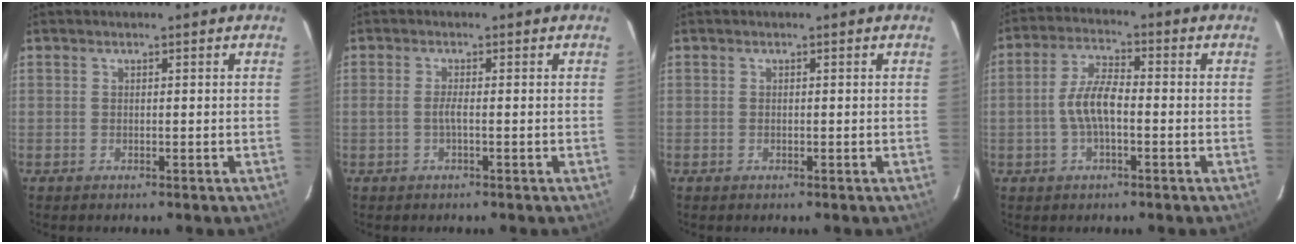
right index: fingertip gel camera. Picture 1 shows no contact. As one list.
[{"total": 1.6, "force": [-0.5, -0.1, 1.5], "torque": [-0.029, 0.000, -0.012]}, {"total": 0.0}, {"total": 6.9, "force": [-1.4, 2.6, 6.2], "torque": [-0.128, 0.011, -0.028]}]